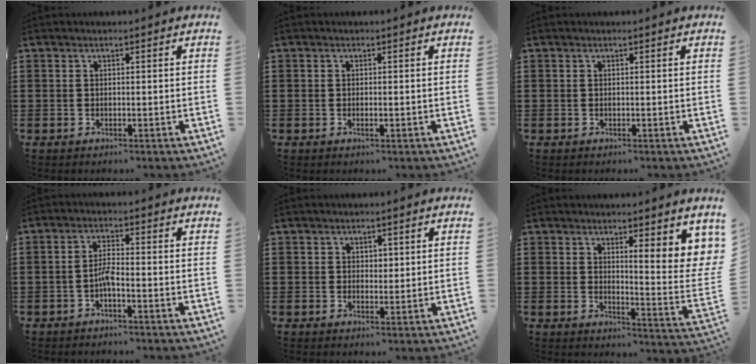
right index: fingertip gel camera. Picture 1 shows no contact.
{"total": 0.6, "force": [-0.2, 0.1, 0.5], "torque": [-0.010, -0.004, -0.002]}
{"total": 0.0}
{"total": 2.7, "force": [-1.2, 0.4, 2.4], "torque": [-0.054, 0.000, -0.026]}
{"total": 1.3, "force": [0.7, 1.0, 0.5], "torque": [-0.003, 0.003, 0.010]}
{"total": 5.4, "force": [3.6, 0.8, 3.9], "torque": [-0.065, -0.032, 0.055]}